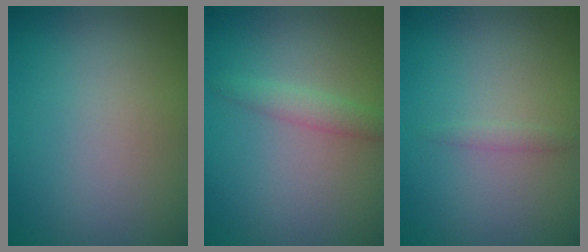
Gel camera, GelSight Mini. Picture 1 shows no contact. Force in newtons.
{"total": 1.7, "press": 1.7, "slide": 0.1}
{"total": 0.7, "press": 0.7, "slide": 0.0}